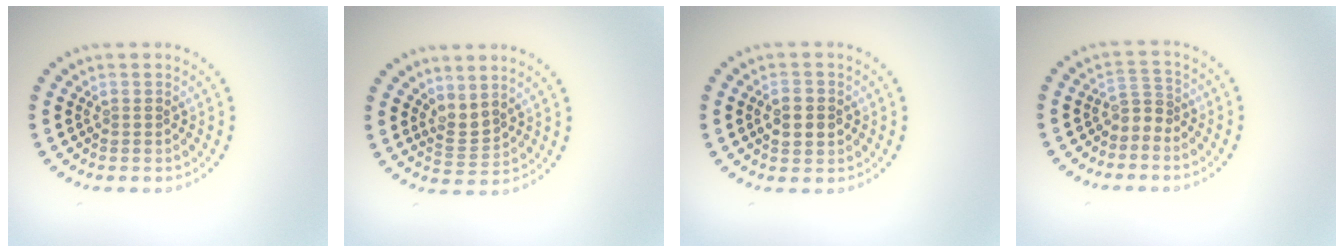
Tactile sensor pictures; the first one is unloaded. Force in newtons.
{"total": 1.9, "press": 1.4, "slide": 1.2}
{"total": 3.0, "press": 3.0, "slide": 0.1}
{"total": 1.8, "press": 1.1, "slide": 1.4}